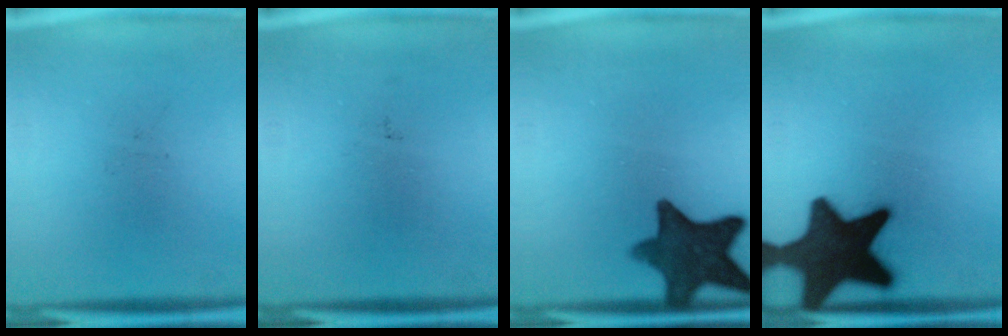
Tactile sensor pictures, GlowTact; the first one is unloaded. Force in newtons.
{"total": 0.0}
{"total": 12.1}
{"total": 18.0}